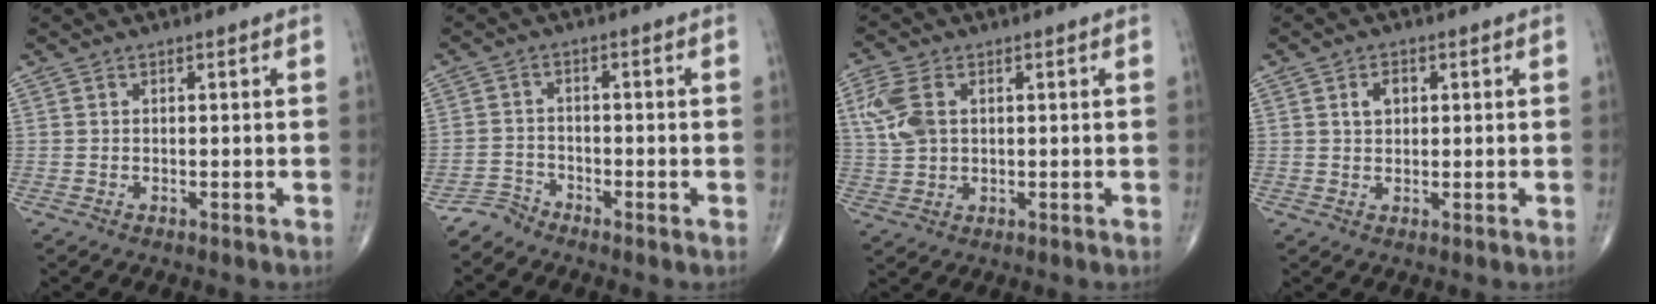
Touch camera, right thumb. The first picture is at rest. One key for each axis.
{"total": 2.7, "fx": -2.6, "fy": 0.5, "fz": -0.6, "tx": 0.021, "ty": -0.003, "tz": -0.058}
{"total": 7.3, "fx": 1.9, "fy": 4.6, "fz": 5.4, "tx": -0.128, "ty": 0.004, "tz": 0.041}
{"total": 2.9, "fx": 0.9, "fy": 2.0, "fz": 1.9, "tx": -0.025, "ty": 0.003, "tz": 0.014}